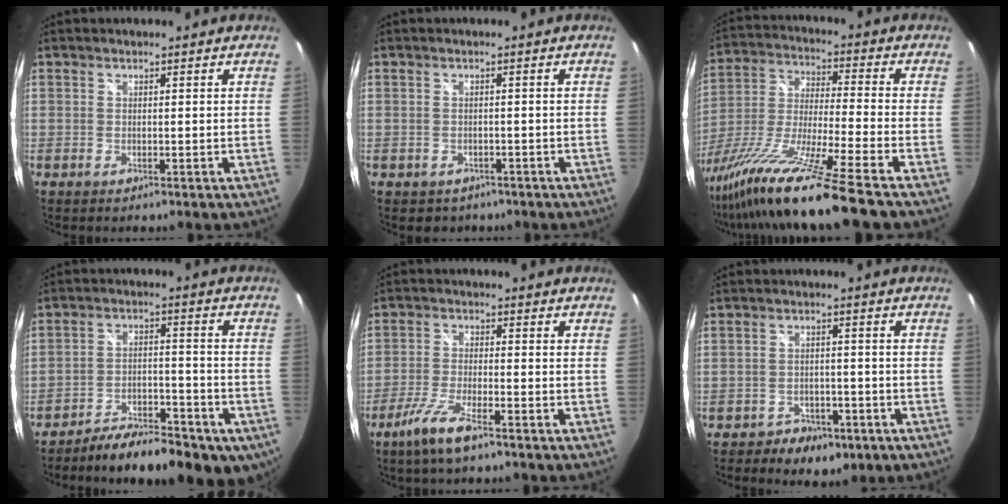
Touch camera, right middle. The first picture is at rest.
{"total": 3.8, "force": [-2.3, 2.9, 0.8], "torque": [-0.026, -0.005, -0.025]}
{"total": 20.9, "force": [-16.5, -2.3, 12.7], "torque": [-0.239, -0.060, -0.292]}
{"total": 13.7, "force": [-9.9, 5.1, 8.0], "torque": [-0.130, -0.012, -0.144]}
{"total": 7.1, "force": [-5.0, 0.9, 5.0], "torque": [-0.118, -0.012, -0.097]}
{"total": 7.3, "force": [-4.7, 4.9, 2.8], "torque": [-0.074, 0.003, -0.055]}